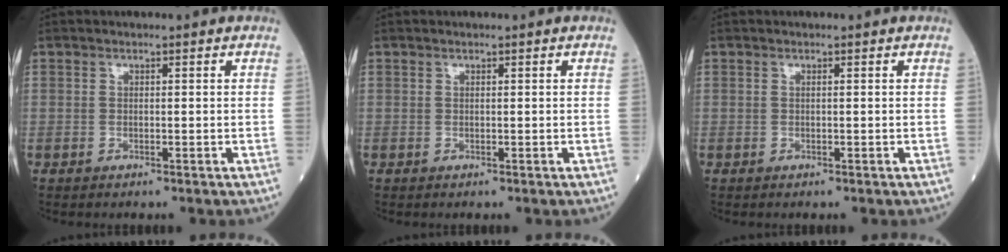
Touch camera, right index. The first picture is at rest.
{"total": 0.0}
{"total": 0.0}